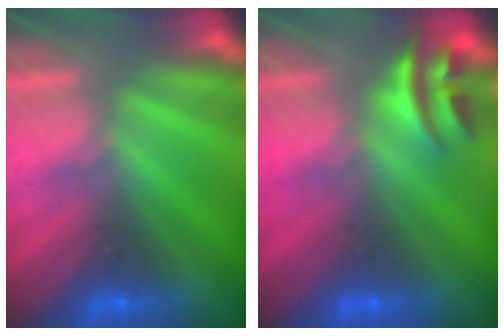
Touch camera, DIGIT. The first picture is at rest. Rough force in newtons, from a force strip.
{"total": 2.7}